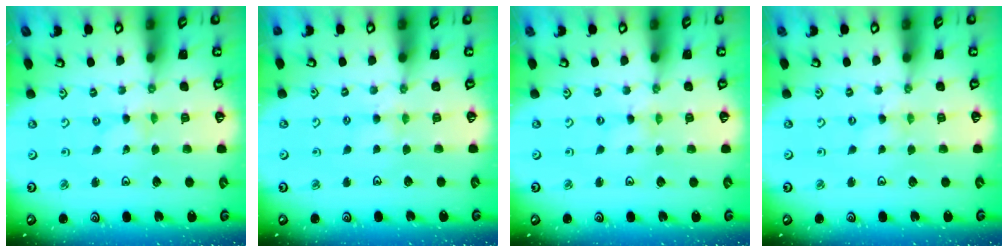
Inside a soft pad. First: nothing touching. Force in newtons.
{"total": 3.0, "press": 2.9, "slide": 0.5}
{"total": 0.0}
{"total": 0.0}